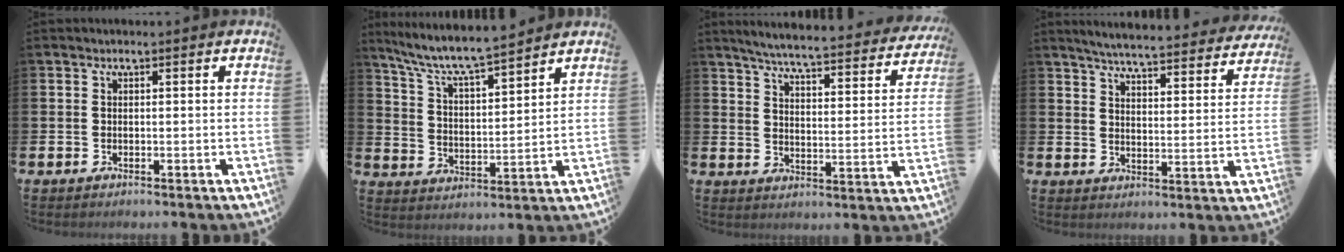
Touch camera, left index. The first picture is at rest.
{"total": 7.6, "force": [7.2, 0.6, 2.5], "torque": [-0.082, -0.049, 0.124]}
{"total": 5.7, "force": [5.3, 0.2, 2.0], "torque": [-0.053, -0.046, 0.084]}
{"total": 5.5, "force": [5.2, 0.2, 1.5], "torque": [-0.043, -0.043, 0.086]}